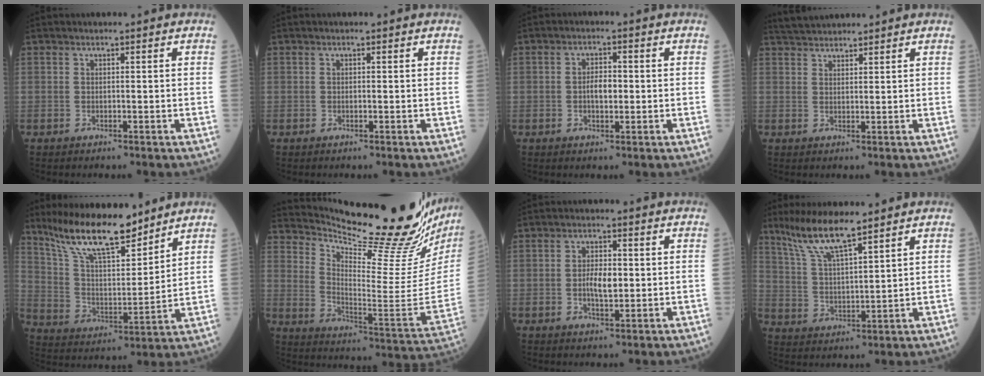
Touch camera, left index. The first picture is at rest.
{"total": 0.0}
{"total": 3.1, "force": [-0.3, 1.4, 2.7], "torque": [-0.043, 0.005, -0.007]}
{"total": 5.6, "force": [5.4, 0.8, 1.4], "torque": [-0.020, 0.036, 0.095]}
{"total": 15.4, "force": [12.6, 3.3, 8.2], "torque": [-0.142, 0.000, 0.232]}
{"total": 27.4, "force": [24.6, 0.5, 12.0], "torque": [-0.194, -0.128, 0.337]}
{"total": 3.9, "force": [-0.3, 1.5, 3.6], "torque": [-0.063, -0.001, -0.005]}
{"total": 9.4, "force": [7.4, 0.8, 5.8], "torque": [-0.111, 0.008, 0.145]}